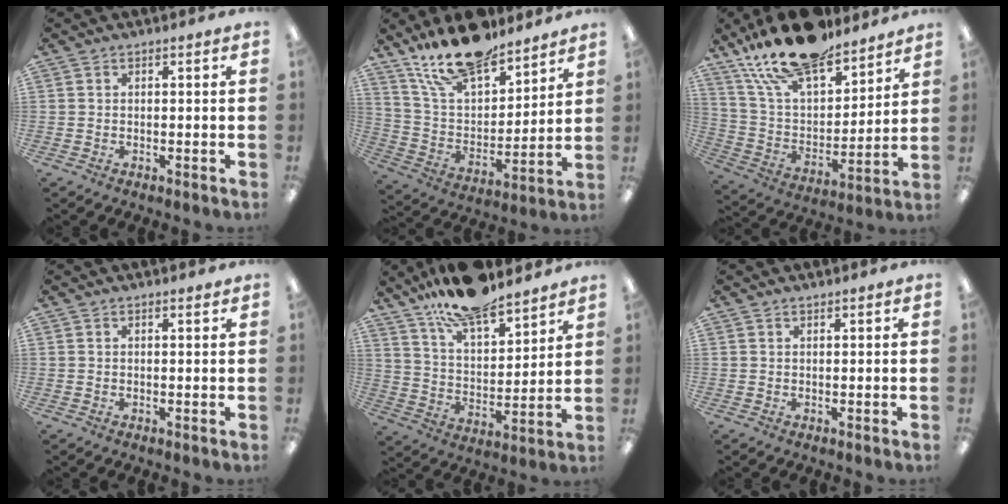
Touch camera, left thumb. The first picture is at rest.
{"total": 17.6, "force": [14.6, 6.6, 7.4], "torque": [-0.148, -0.087, 0.263]}
{"total": 19.8, "force": [16.1, 7.2, 9.2], "torque": [-0.180, -0.094, 0.286]}
{"total": 0.8, "force": [0.7, 0.1, 0.2], "torque": [0.003, -0.004, 0.011]}
{"total": 15.6, "force": [13.3, 4.9, 6.4], "torque": [-0.121, -0.082, 0.239]}
{"total": 0.8, "force": [0.7, 0.2, 0.2], "torque": [-0.005, 0.001, 0.013]}